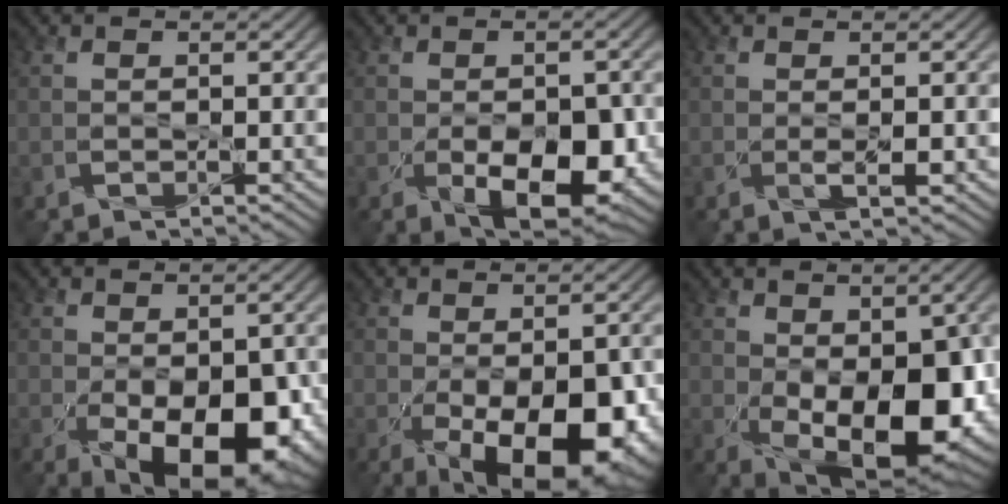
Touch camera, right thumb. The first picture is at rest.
{"total": 8.7, "force": [-2.8, 4.7, 6.8], "torque": [-0.117, -0.028, -0.030]}
{"total": 1.2, "force": [-0.1, 0.3, 1.2], "torque": [-0.027, -0.006, 0.001]}
{"total": 13.2, "force": [-4.5, 7.1, 10.2], "torque": [-0.151, -0.057, -0.048]}
{"total": 14.6, "force": [-5.3, 7.4, 11.5], "torque": [-0.173, -0.055, -0.055]}
{"total": 14.5, "force": [-3.1, 7.9, 11.7], "torque": [-0.176, -0.045, -0.025]}